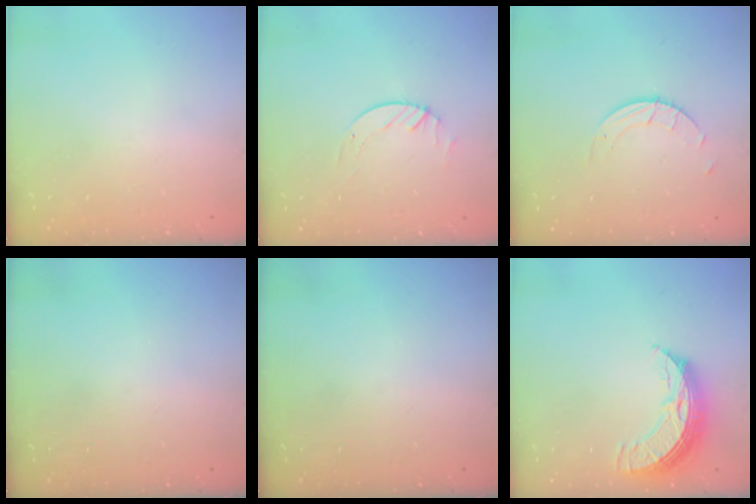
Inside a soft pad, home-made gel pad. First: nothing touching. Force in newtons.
{"total": 2.5, "press": 2.5, "slide": 0.2}
{"total": 2.6, "press": 2.6, "slide": 0.3}
{"total": 0.0}
{"total": 0.0}
{"total": 10.1, "press": 10.0, "slide": 1.0}